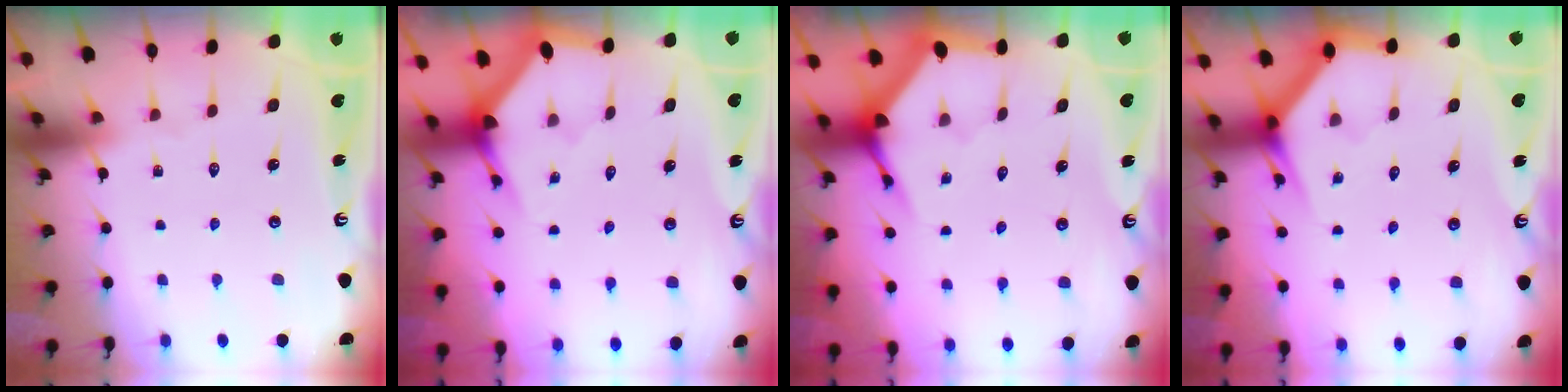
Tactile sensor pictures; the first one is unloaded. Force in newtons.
{"total": 3.3, "press": 3.3, "slide": 0.1}
{"total": 3.8, "press": 3.8, "slide": 0.4}
{"total": 3.6, "press": 3.5, "slide": 0.2}